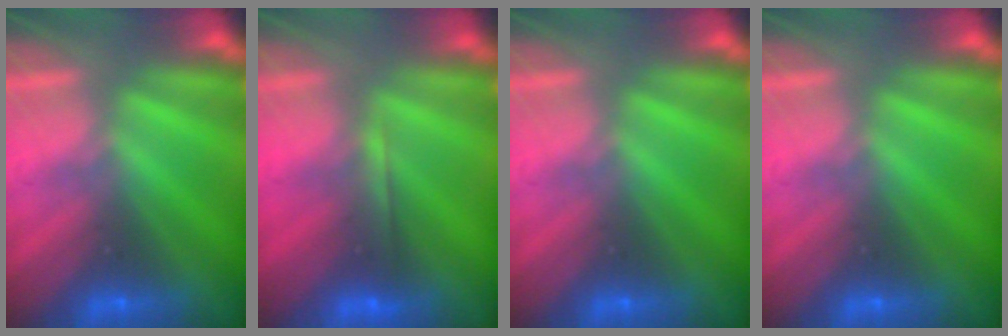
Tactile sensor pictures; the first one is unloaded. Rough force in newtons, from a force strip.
{"total": 1.9}
{"total": 0.0}
{"total": 0.0}